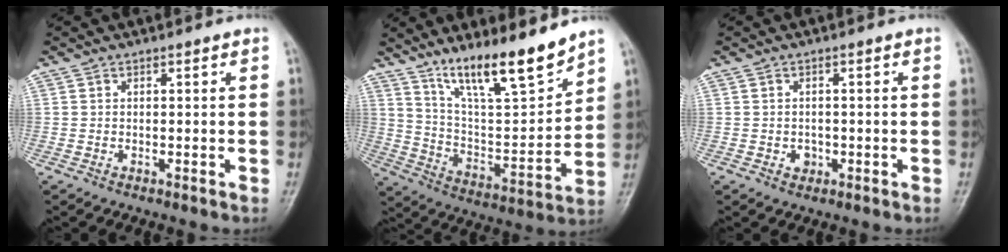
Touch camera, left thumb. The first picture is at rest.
{"total": 16.2, "force": [12.4, 3.0, 10.1], "torque": [-0.143, -0.078, 0.224]}
{"total": 1.7, "force": [-0.5, 1.5, 0.7], "torque": [-0.001, 0.004, -0.005]}